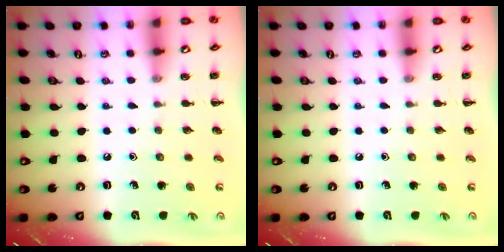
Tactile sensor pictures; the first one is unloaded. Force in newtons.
{"total": 0.0}